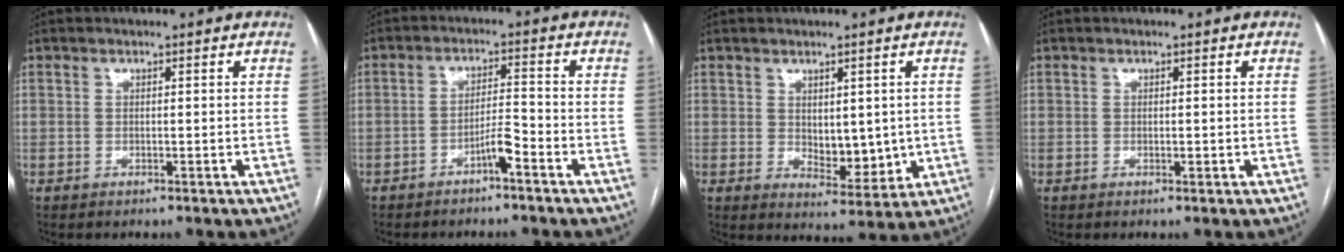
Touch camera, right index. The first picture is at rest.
{"total": 3.9, "force": [-2.5, 0.2, 2.9], "torque": [-0.050, 0.005, -0.045]}
{"total": 6.3, "force": [0.2, 3.3, 5.4], "torque": [-0.073, -0.008, 0.018]}
{"total": 0.8, "force": [-0.1, 0.2, 0.8], "torque": [-0.014, -0.002, 0.000]}